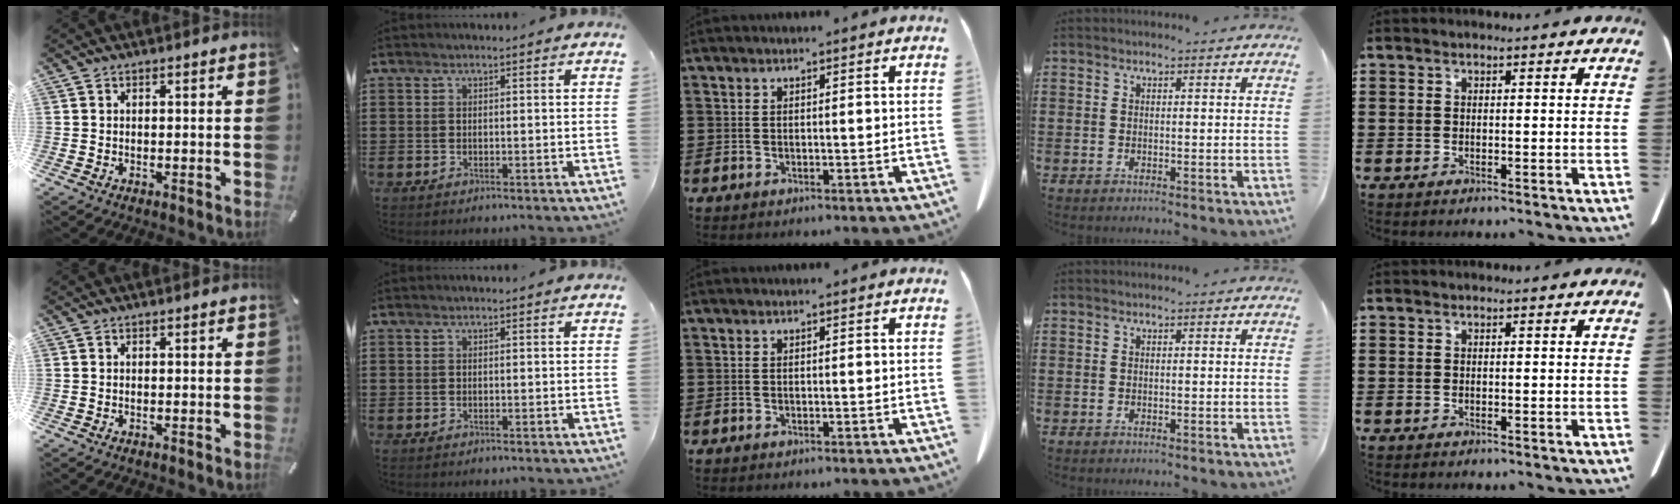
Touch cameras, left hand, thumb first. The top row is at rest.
{}